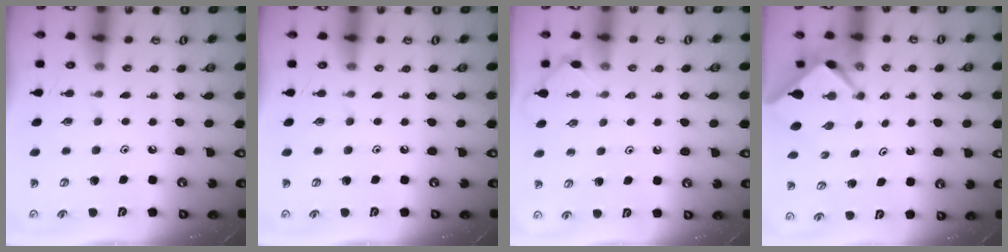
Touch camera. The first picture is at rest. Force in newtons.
{"total": 0.0}
{"total": 2.6, "press": 2.6, "slide": 0.5}
{"total": 2.6, "press": 2.6, "slide": 0.3}